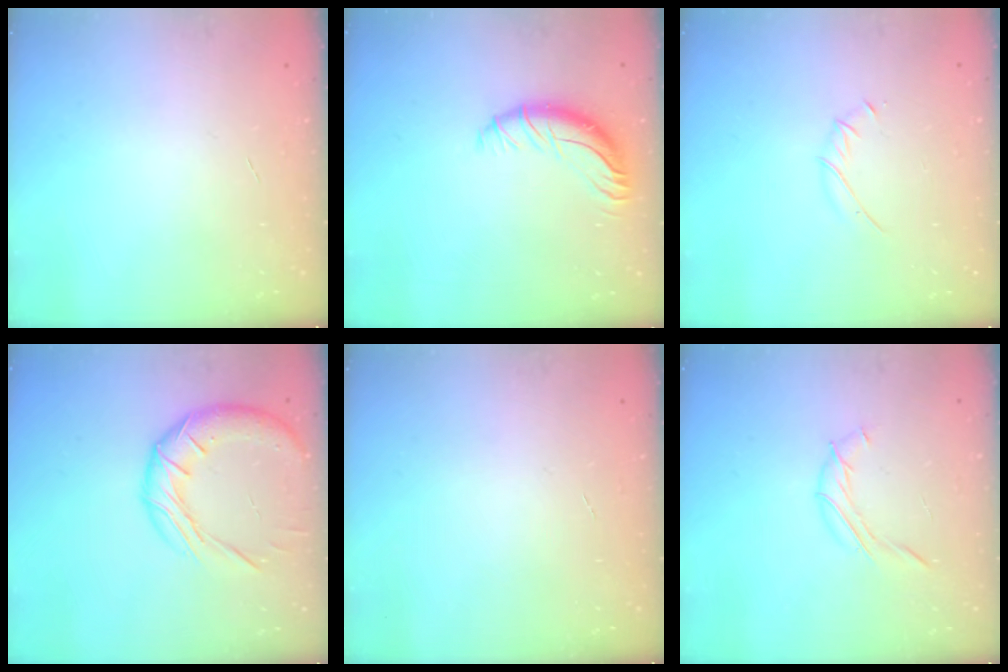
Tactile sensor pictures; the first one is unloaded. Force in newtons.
{"total": 10.9, "press": 10.6, "slide": 2.6}
{"total": 3.8, "press": 3.7, "slide": 0.9}
{"total": 16.0, "press": 15.9, "slide": 1.1}
{"total": 0.0}
{"total": 7.4, "press": 7.3, "slide": 1.3}